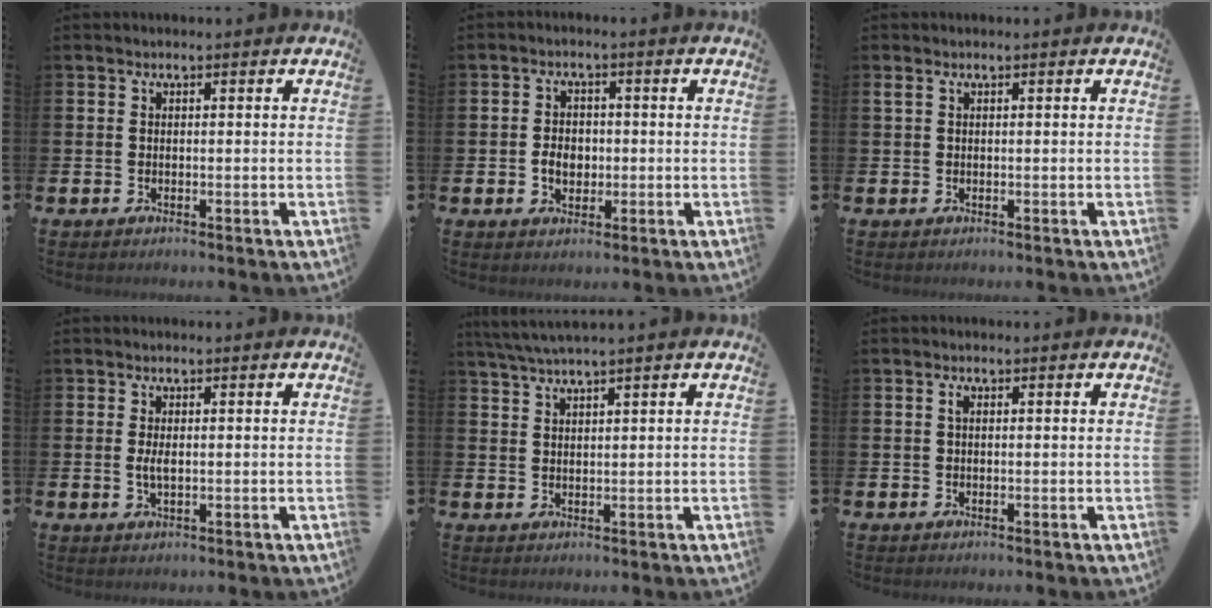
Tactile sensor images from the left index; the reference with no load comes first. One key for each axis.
{"total": 3.3, "fx": -0.5, "fy": 2.6, "fz": 2.0, "tx": -0.024, "ty": -0.001, "tz": -0.016}
{"total": 0.6, "fx": 0.3, "fy": 0.2, "fz": 0.5, "tx": -0.018, "ty": 0.007, "tz": 0.006}
{"total": 2.0, "fx": 0.1, "fy": 0.8, "fz": 1.8, "tx": -0.031, "ty": 0.001, "tz": 0.001}
{"total": 3.1, "fx": 2.8, "fy": -0.4, "fz": 1.3, "tx": -0.034, "ty": -0.003, "tz": 0.052}
{"total": 1.0, "fx": 0.3, "fy": 0.5, "fz": 0.8, "tx": -0.015, "ty": 0.005, "tz": 0.003}